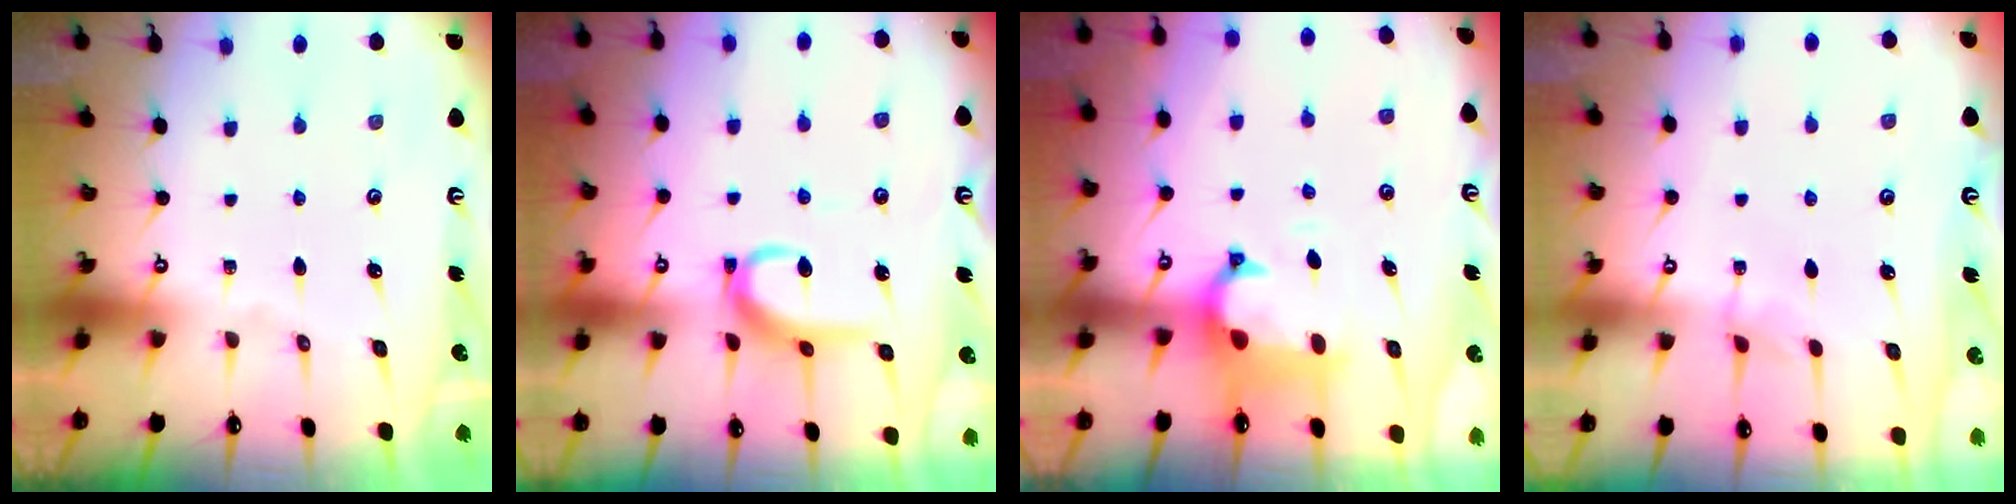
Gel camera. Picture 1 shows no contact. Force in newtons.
{"total": 7.4, "press": 7.4, "slide": 0.5}
{"total": 1.9, "press": 1.5, "slide": 1.1}
{"total": 2.7, "press": 2.7, "slide": 0.2}